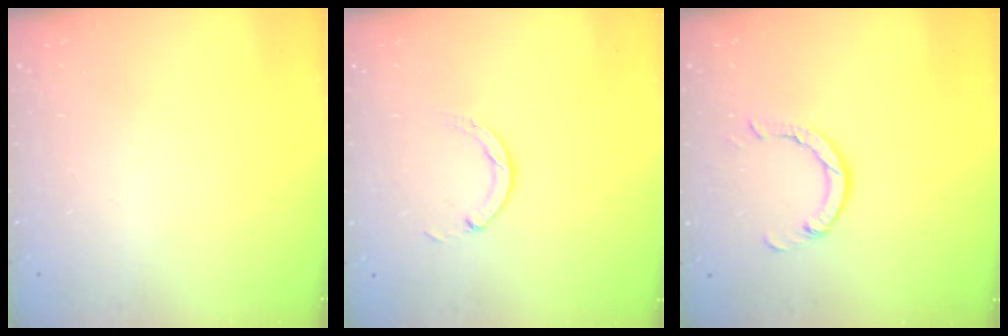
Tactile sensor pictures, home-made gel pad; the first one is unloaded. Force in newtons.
{"total": 3.0, "press": 2.9, "slide": 0.4}
{"total": 3.6, "press": 3.6, "slide": 0.2}